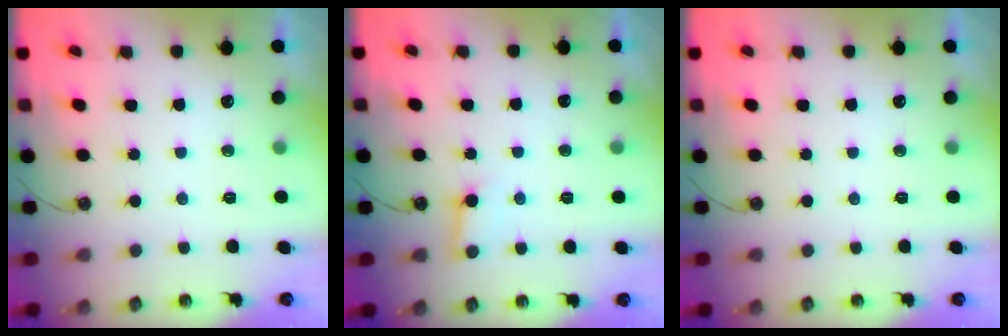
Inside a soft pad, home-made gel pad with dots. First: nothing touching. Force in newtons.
{"total": 4.7, "press": 4.7, "slide": 0.4}
{"total": 0.0}